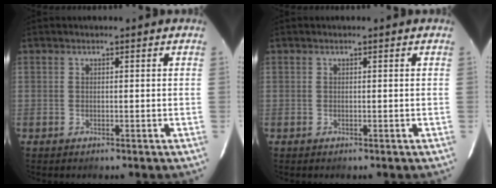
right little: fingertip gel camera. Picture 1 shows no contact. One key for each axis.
{"total": 0.0}